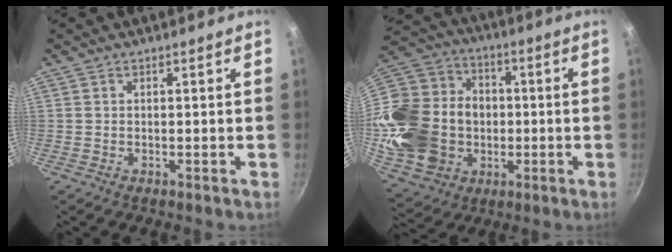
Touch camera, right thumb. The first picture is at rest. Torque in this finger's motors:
{"motor_torque": [0.97, 1.91, 0.24, -0.07, 0.18]}